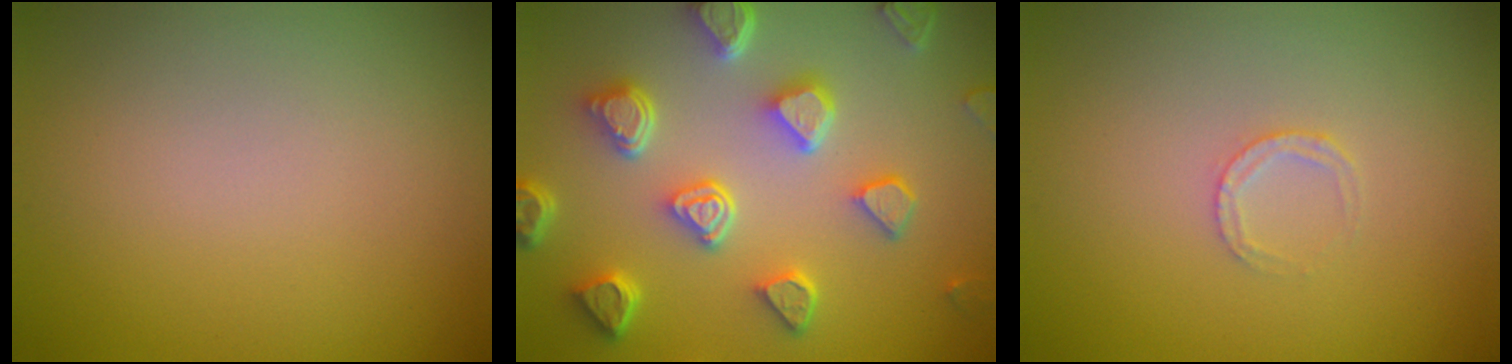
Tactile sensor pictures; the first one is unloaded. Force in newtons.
{"total": 6.7, "press": 5.3, "slide": 4.1}
{"total": 1.3, "press": 1.3, "slide": 0.2}